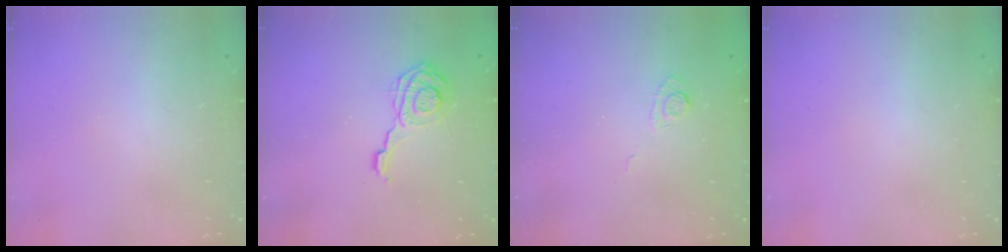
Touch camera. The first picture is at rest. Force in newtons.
{"total": 9.9, "press": 9.9, "slide": 0.5}
{"total": 2.9, "press": 2.4, "slide": 1.6}
{"total": 0.0}